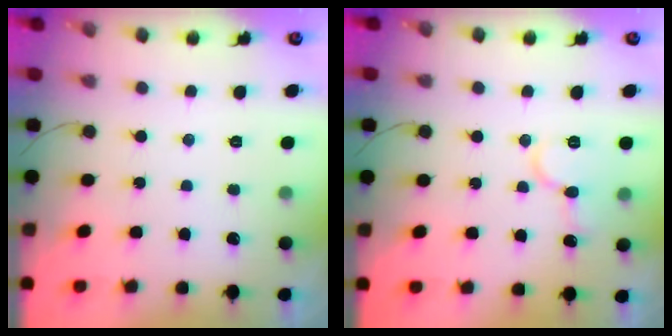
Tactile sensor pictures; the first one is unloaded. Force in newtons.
{"total": 9.1, "press": 9.0, "slide": 1.2}